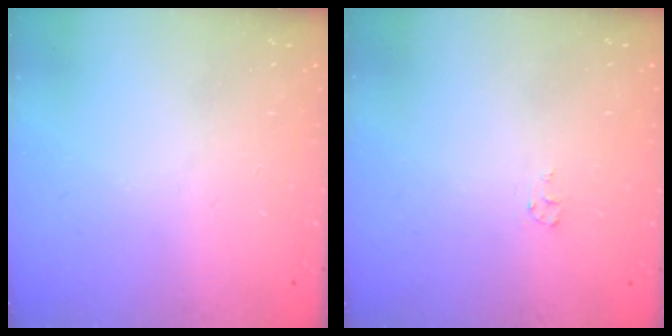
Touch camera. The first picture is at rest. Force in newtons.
{"total": 4.1, "press": 4.1, "slide": 0.4}